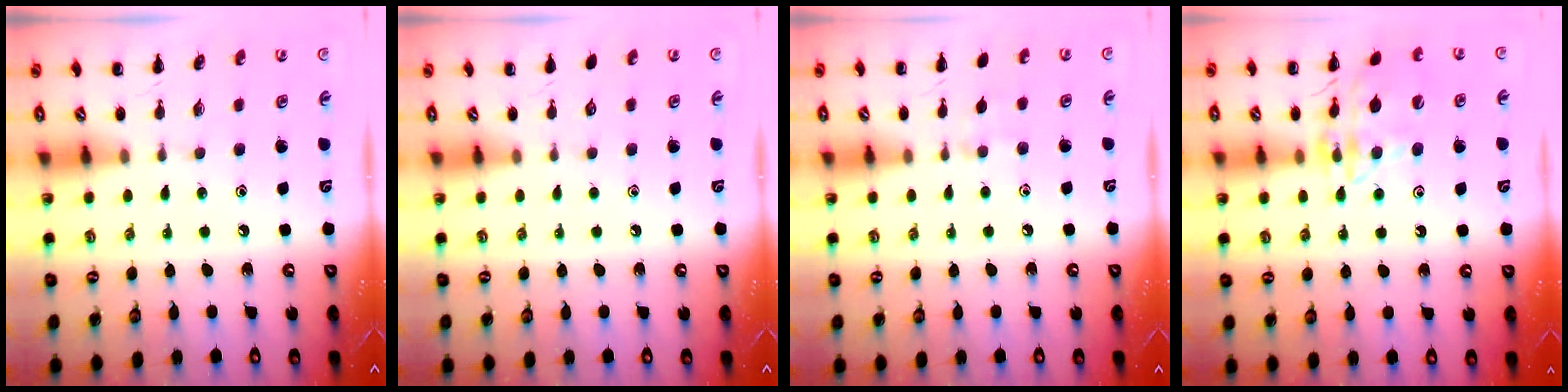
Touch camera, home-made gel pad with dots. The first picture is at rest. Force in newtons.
{"total": 0.0}
{"total": 4.5, "press": 4.2, "slide": 1.5}
{"total": 14.7, "press": 14.6, "slide": 1.0}